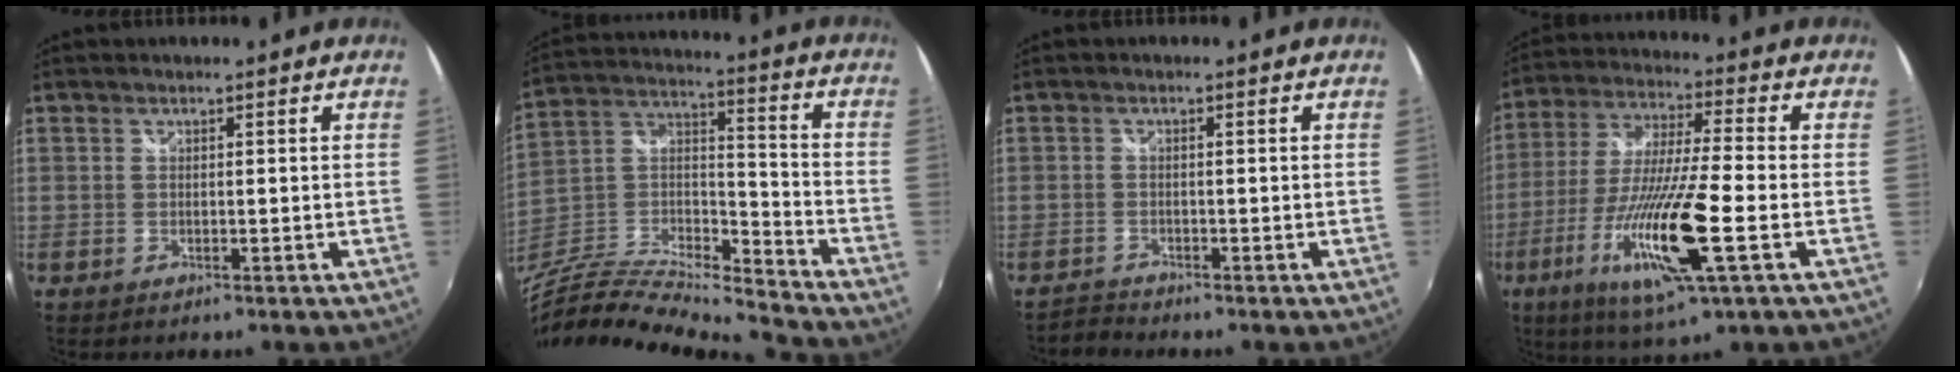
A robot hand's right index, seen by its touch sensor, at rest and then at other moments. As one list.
[{"total": 21.3, "force": [-18.5, 3.0, 10.0], "torque": [-0.207, -0.009, -0.340]}, {"total": 2.1, "force": [-2.0, 0.2, -0.3], "torque": [-0.002, -0.006, -0.041]}, {"total": 18.7, "force": [-6.7, 1.6, 17.3], "torque": [-0.345, -0.038, -0.123]}]